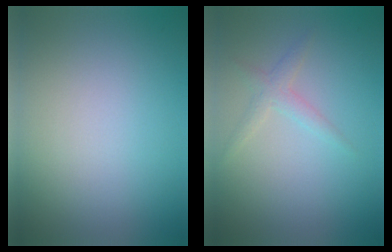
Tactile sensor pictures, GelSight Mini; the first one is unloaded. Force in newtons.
{"total": 1.6, "press": 1.6, "slide": 0.0}